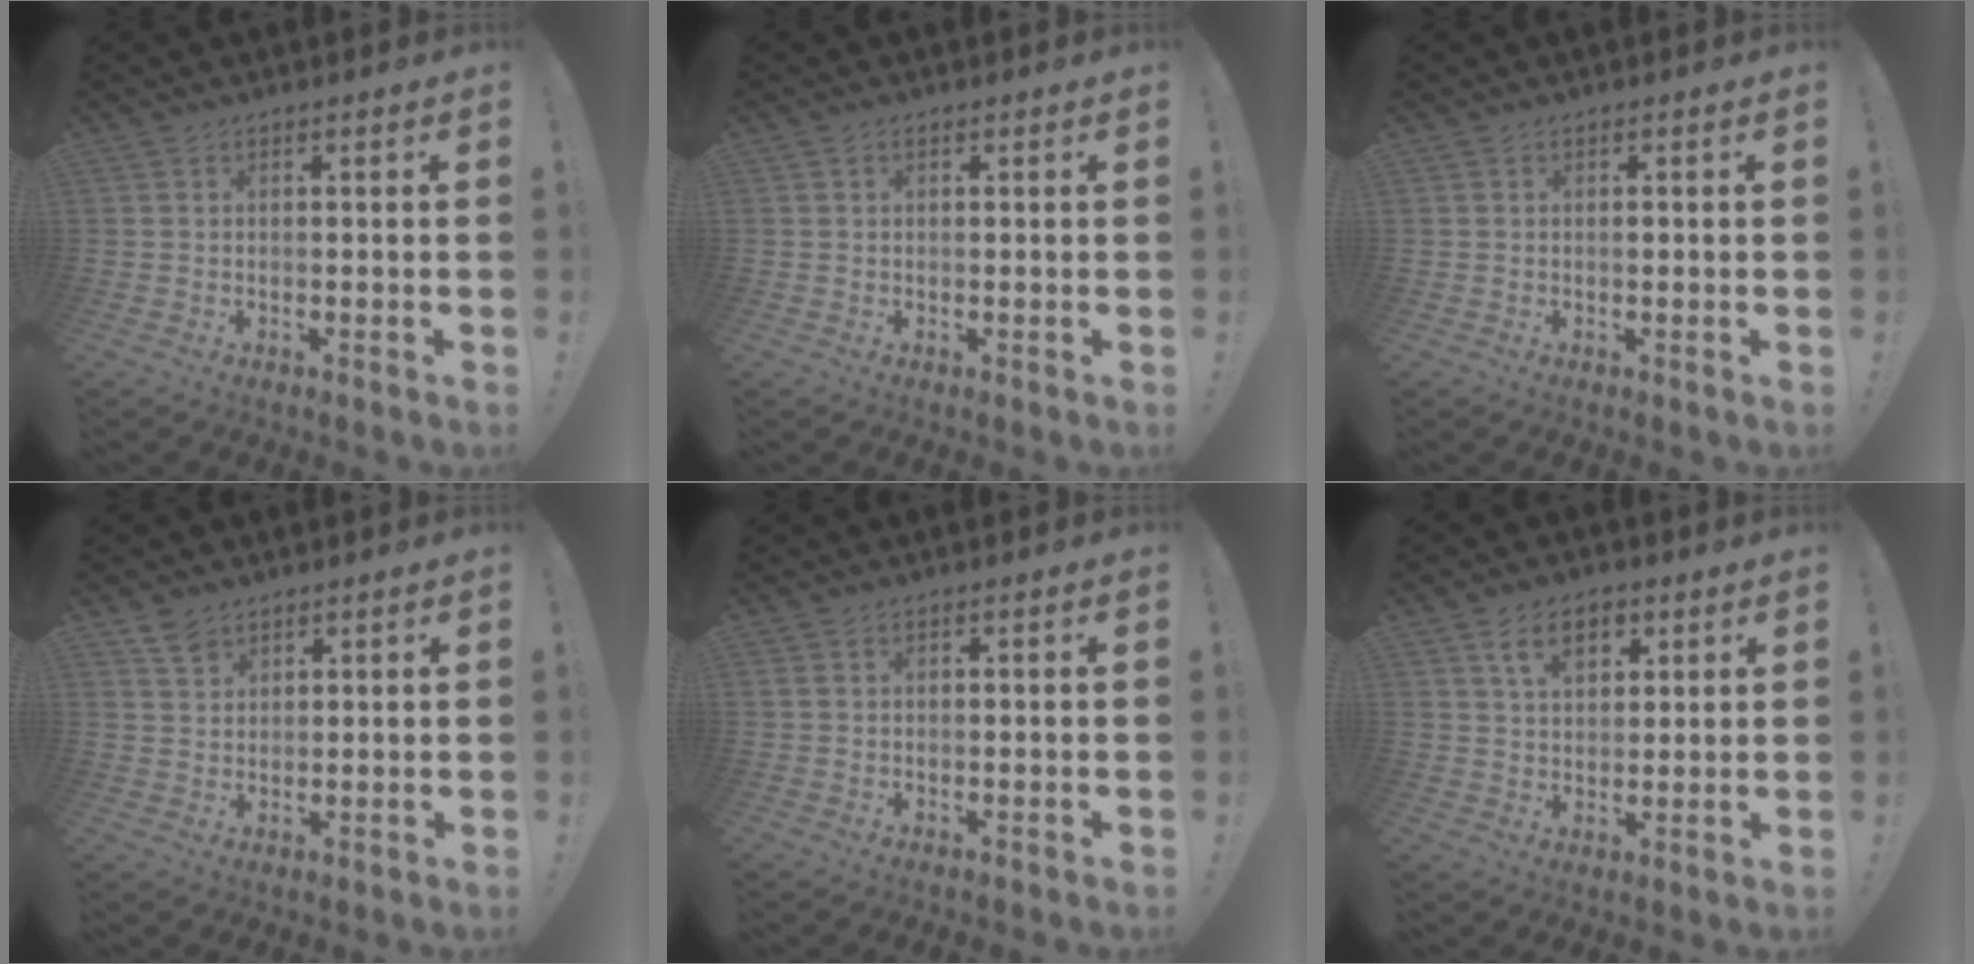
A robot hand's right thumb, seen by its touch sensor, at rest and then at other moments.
{"total": 0.6, "force": [0.2, 0.5, 0.2], "torque": [-0.010, 0.004, 0.004]}
{"total": 0.0}
{"total": 4.4, "force": [3.3, 2.6, 1.1], "torque": [-0.015, -0.017, 0.063]}
{"total": 0.8, "force": [0.3, 0.5, 0.4], "torque": [-0.011, 0.004, 0.007]}
{"total": 9.1, "force": [4.5, 5.8, 5.5], "torque": [-0.086, -0.001, 0.084]}